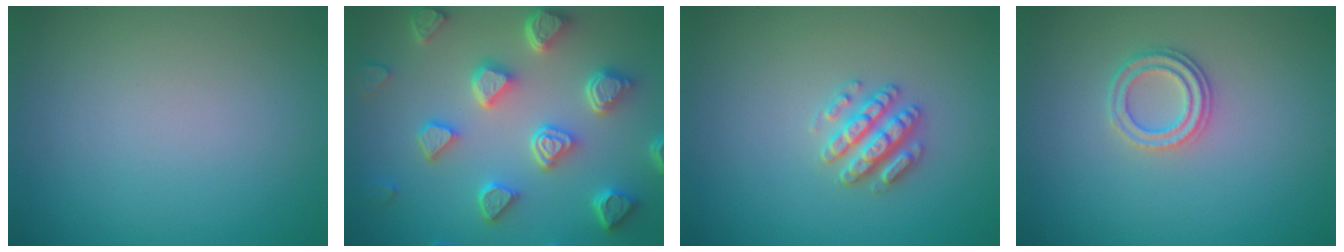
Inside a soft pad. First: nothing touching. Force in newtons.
{"total": 7.0, "press": 5.5, "slide": 4.4}
{"total": 2.9, "press": 2.8, "slide": 0.6}
{"total": 2.3, "press": 2.2, "slide": 0.8}